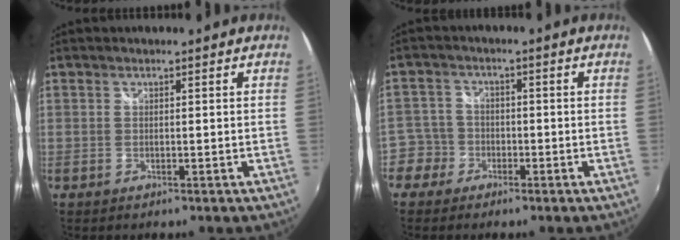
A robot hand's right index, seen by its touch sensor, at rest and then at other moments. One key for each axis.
{"total": 4.9, "fx": -2.7, "fy": 4.1, "fz": 0.0, "tx": 0.002, "ty": 0.016, "tz": -0.059}